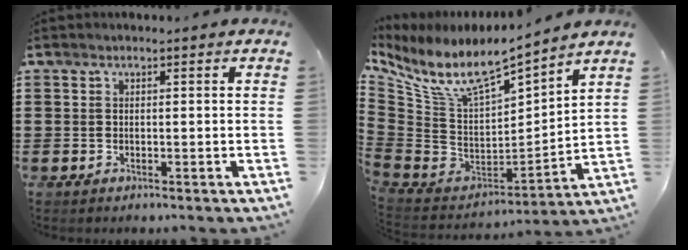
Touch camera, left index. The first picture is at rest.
{"total": 8.1, "force": [6.1, 2.0, 4.8], "torque": [-0.122, -0.059, 0.105]}